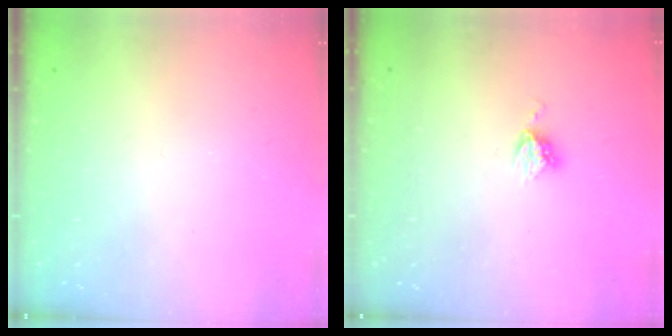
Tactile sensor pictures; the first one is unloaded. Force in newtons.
{"total": 4.4, "press": 4.4, "slide": 0.1}